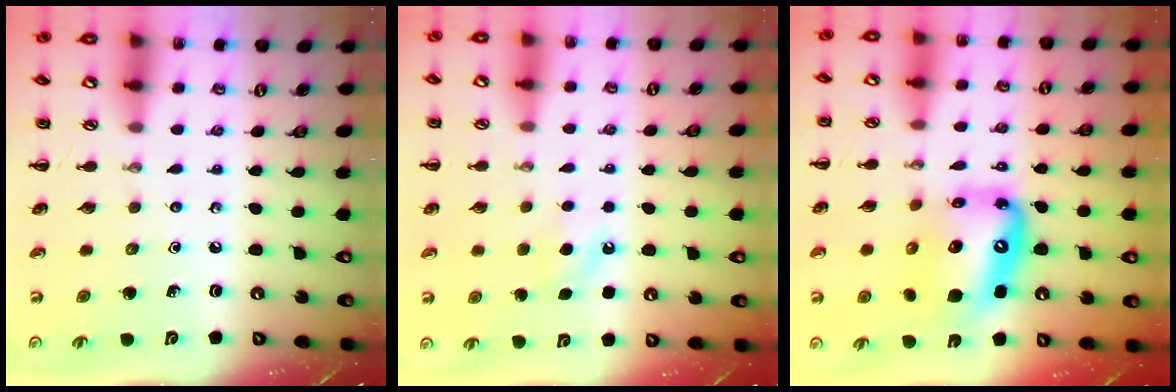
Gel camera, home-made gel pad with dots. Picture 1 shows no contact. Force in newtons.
{"total": 5.6, "press": 5.4, "slide": 1.6}
{"total": 14.5, "press": 13.9, "slide": 4.0}